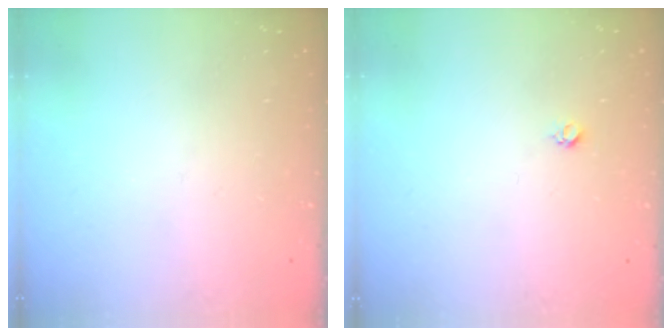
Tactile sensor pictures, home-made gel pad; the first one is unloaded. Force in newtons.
{"total": 3.0, "press": 2.9, "slide": 0.4}